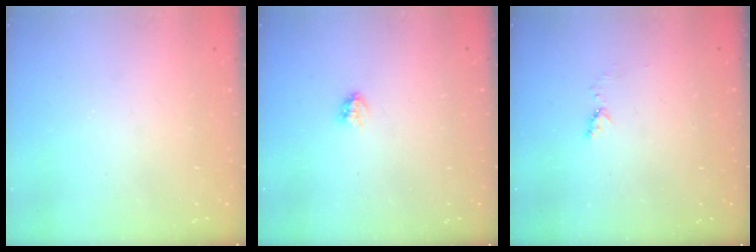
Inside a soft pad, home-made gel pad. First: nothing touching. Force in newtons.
{"total": 3.0, "press": 3.0, "slide": 0.3}
{"total": 4.8, "press": 4.8, "slide": 0.6}